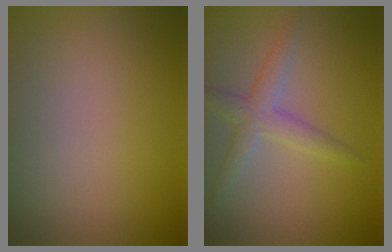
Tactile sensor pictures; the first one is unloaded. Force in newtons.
{"total": 2.8, "press": 2.8, "slide": 0.1}